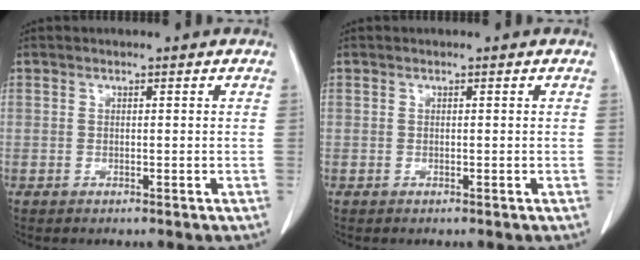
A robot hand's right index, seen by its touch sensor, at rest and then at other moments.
{"total": 0.0}